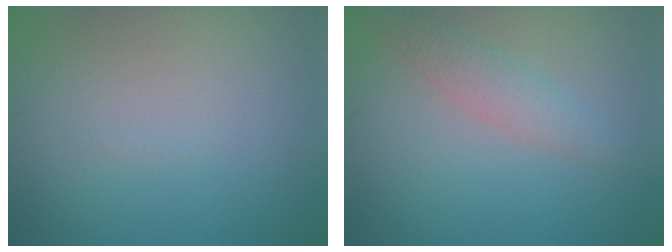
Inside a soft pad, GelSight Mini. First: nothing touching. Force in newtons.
{"total": 2.3, "press": 2.3, "slide": 0.0}